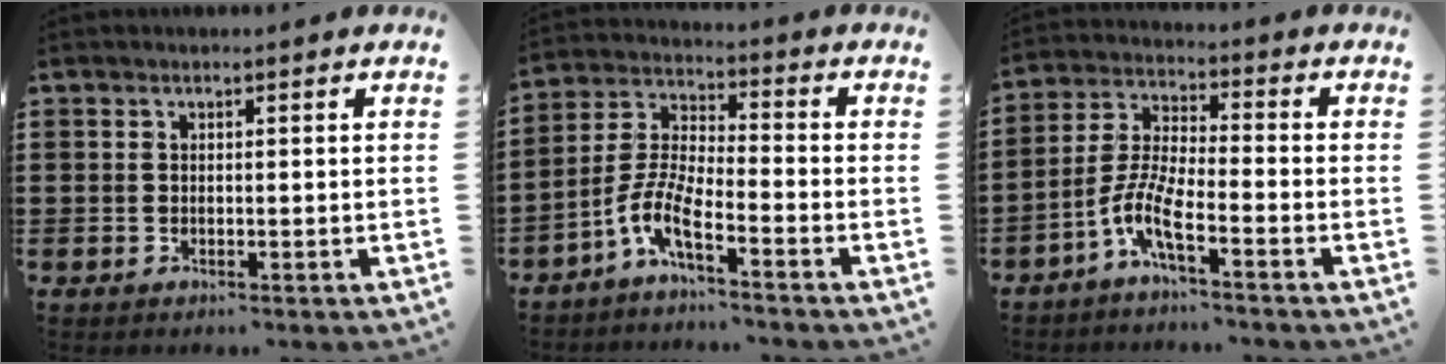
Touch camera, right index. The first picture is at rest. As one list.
[{"total": 6.9, "force": [-4.8, 1.2, 4.8], "torque": [-0.131, -0.016, -0.102]}, {"total": 6.9, "force": [-4.3, 1.3, 5.2], "torque": [-0.137, -0.015, -0.090]}]